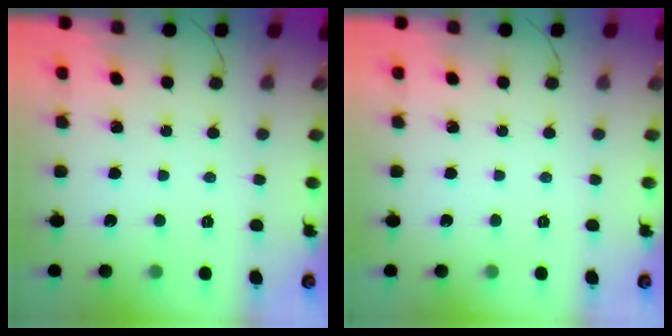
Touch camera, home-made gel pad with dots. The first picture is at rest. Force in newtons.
{"total": 0.0}